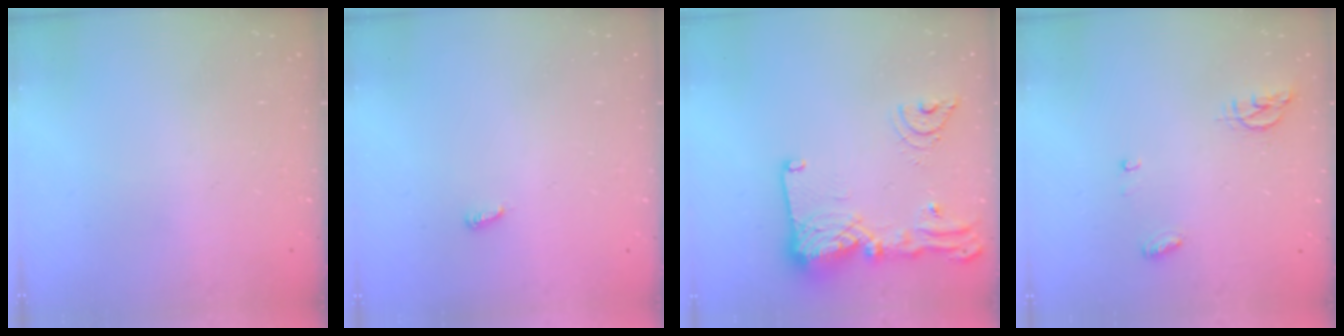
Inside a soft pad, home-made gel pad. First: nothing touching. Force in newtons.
{"total": 2.9, "press": 2.9, "slide": 0.3}
{"total": 18.5, "press": 18.4, "slide": 1.7}
{"total": 4.9, "press": 4.9, "slide": 0.6}